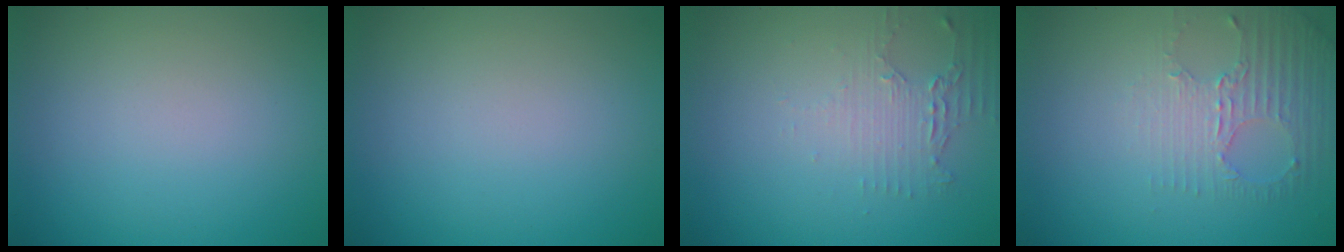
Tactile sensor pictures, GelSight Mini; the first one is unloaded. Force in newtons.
{"total": 0.0}
{"total": 2.1, "press": 1.6, "slide": 1.4}
{"total": 2.9, "press": 2.3, "slide": 1.8}